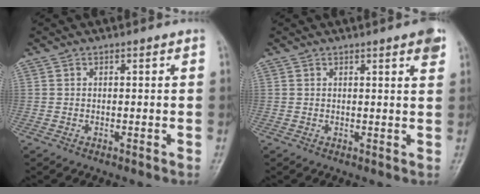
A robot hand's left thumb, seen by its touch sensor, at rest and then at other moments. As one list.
[{"total": 3.3, "force": [2.0, 0.4, 2.6], "torque": [-0.027, -0.007, 0.022]}]